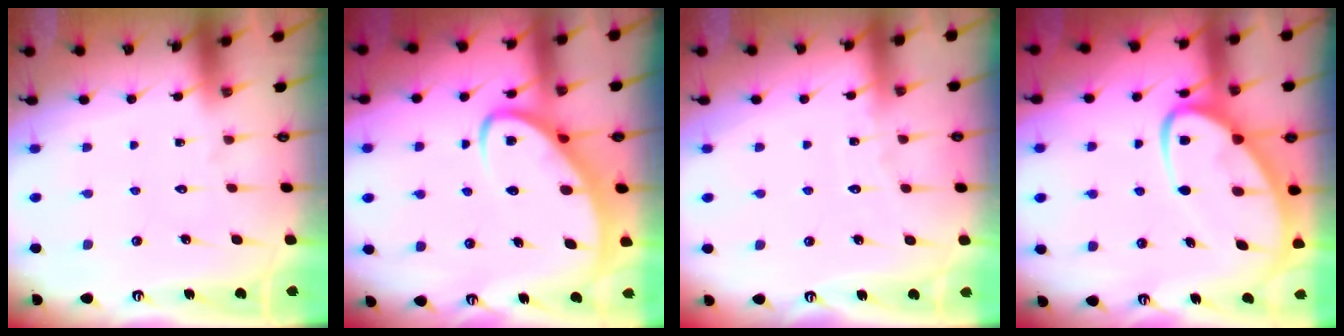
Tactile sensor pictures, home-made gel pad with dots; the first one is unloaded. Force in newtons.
{"total": 5.8, "press": 5.8, "slide": 0.7}
{"total": 2.5, "press": 2.5, "slide": 0.3}
{"total": 12.9, "press": 12.8, "slide": 1.3}